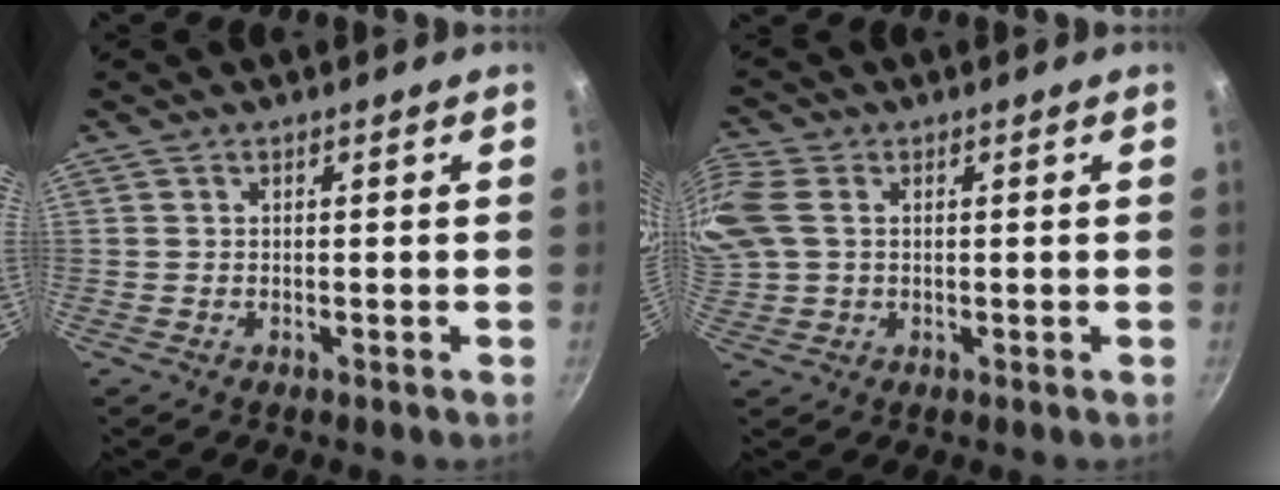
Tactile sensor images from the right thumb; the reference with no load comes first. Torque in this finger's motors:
{"motor_torque": [0.09, 0.43, 1.16, 0.10, 0.15]}